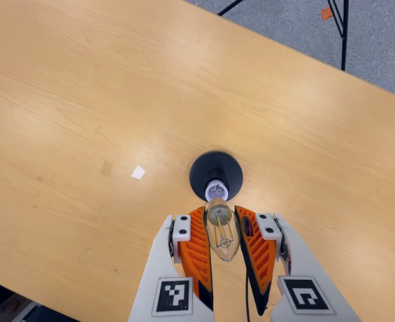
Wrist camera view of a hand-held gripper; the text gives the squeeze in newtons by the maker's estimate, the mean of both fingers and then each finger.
{"total": 20.3, "left": 22.9, "right": 17.8}